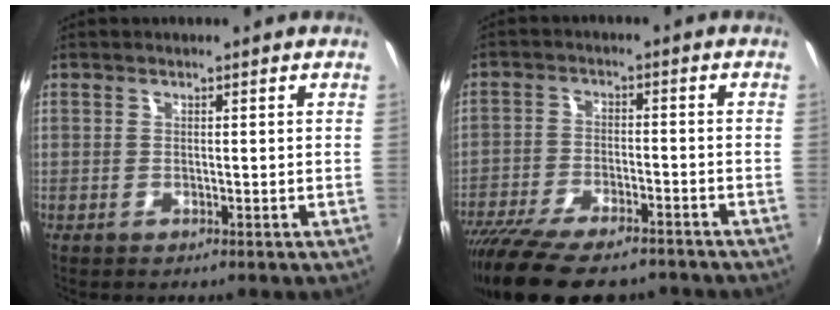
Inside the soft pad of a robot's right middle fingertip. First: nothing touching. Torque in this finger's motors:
{"motor_torque": [1.07, -1.07, 0.70, 0.21]}